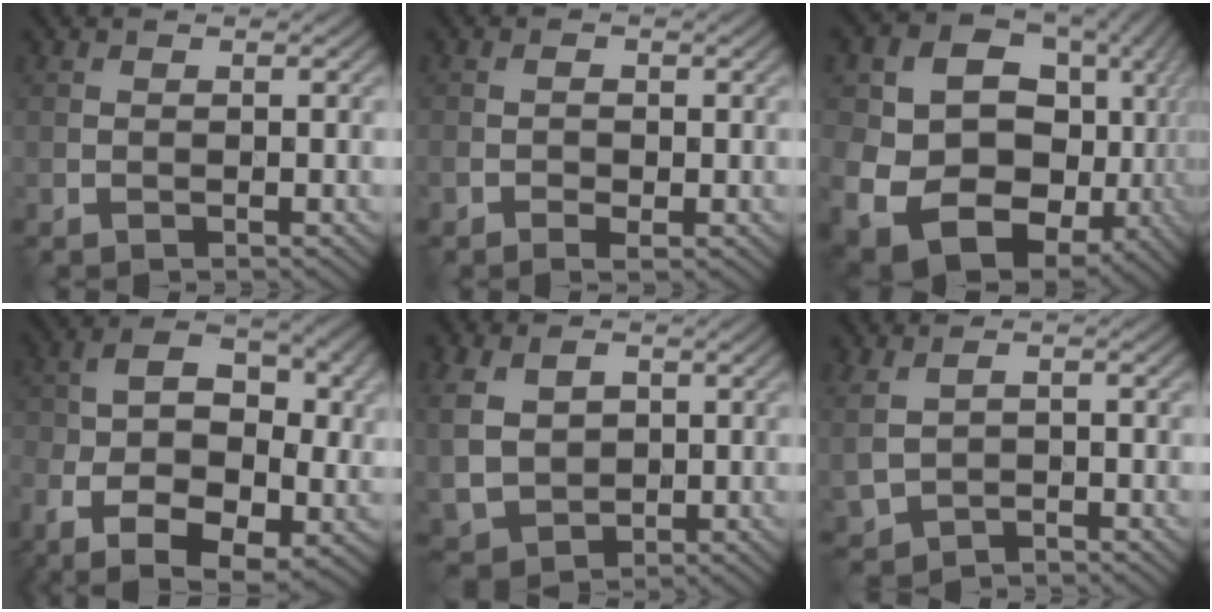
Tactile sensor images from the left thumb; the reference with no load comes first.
{"total": 1.8, "force": [-0.7, 1.1, 1.2], "torque": [-0.025, -0.004, -0.014]}
{"total": 18.6, "force": [-0.7, 15.1, 10.8], "torque": [-0.213, -0.022, 0.021]}
{"total": 12.8, "force": [-4.0, 7.4, 9.7], "torque": [-0.181, -0.010, -0.071]}
{"total": 7.8, "force": [1.6, 6.0, 4.8], "torque": [-0.144, 0.000, 0.032]}
{"total": 3.4, "force": [0.0, 2.3, 2.4], "torque": [-0.068, -0.010, 0.005]}